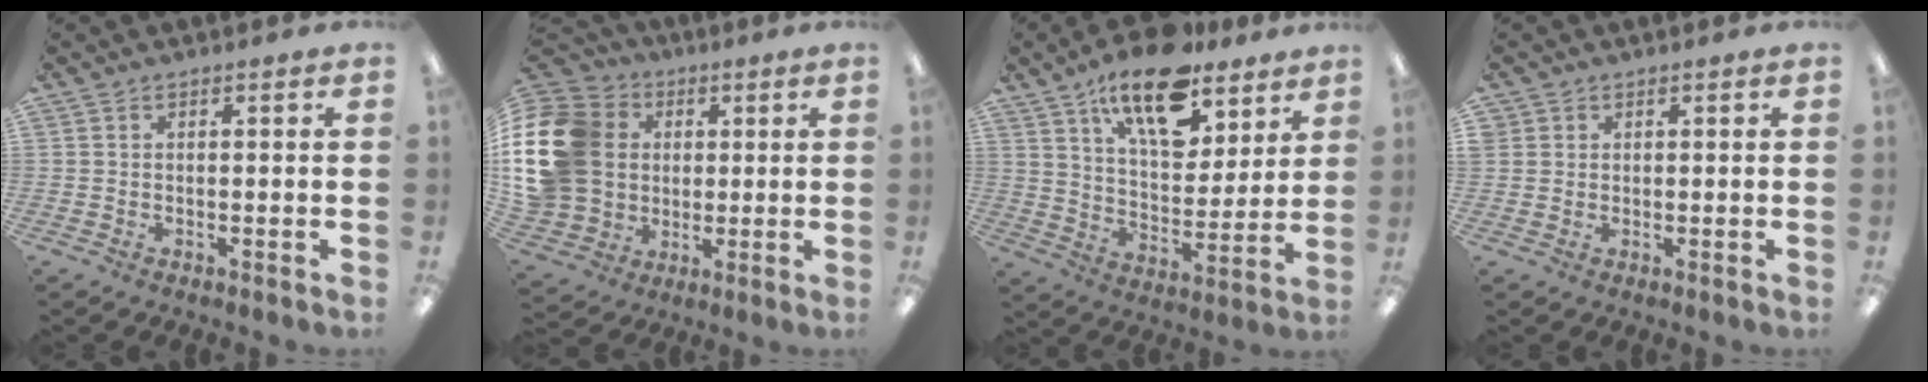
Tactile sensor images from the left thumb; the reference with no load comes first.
{"total": 21.7, "force": [2.2, 18.0, 11.9], "torque": [-0.251, 0.017, 0.049]}
{"total": 18.2, "force": [12.8, 8.0, 10.2], "torque": [-0.167, -0.064, 0.220]}
{"total": 1.7, "force": [0.7, 1.5, 0.1], "torque": [-0.004, 0.002, 0.013]}